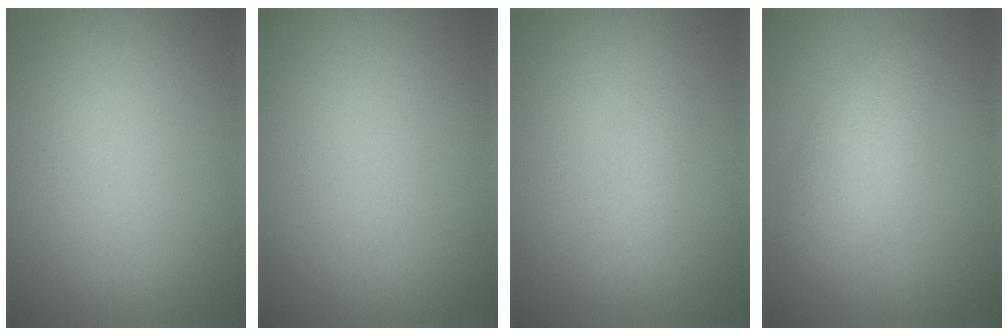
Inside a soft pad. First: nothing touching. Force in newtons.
{"total": 0.0}
{"total": 0.9, "press": 0.9, "slide": 0.0}
{"total": 2.8, "press": 2.8, "slide": 0.1}